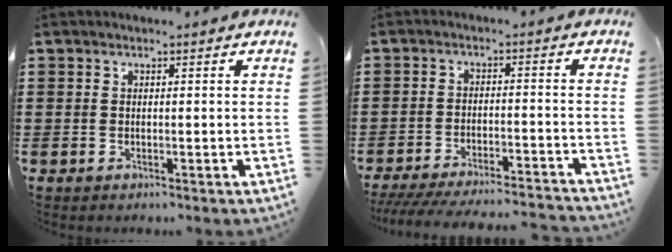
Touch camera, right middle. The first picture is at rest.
{"total": 5.2, "force": [-4.9, -0.1, 1.7], "torque": [-0.041, -0.016, -0.096]}